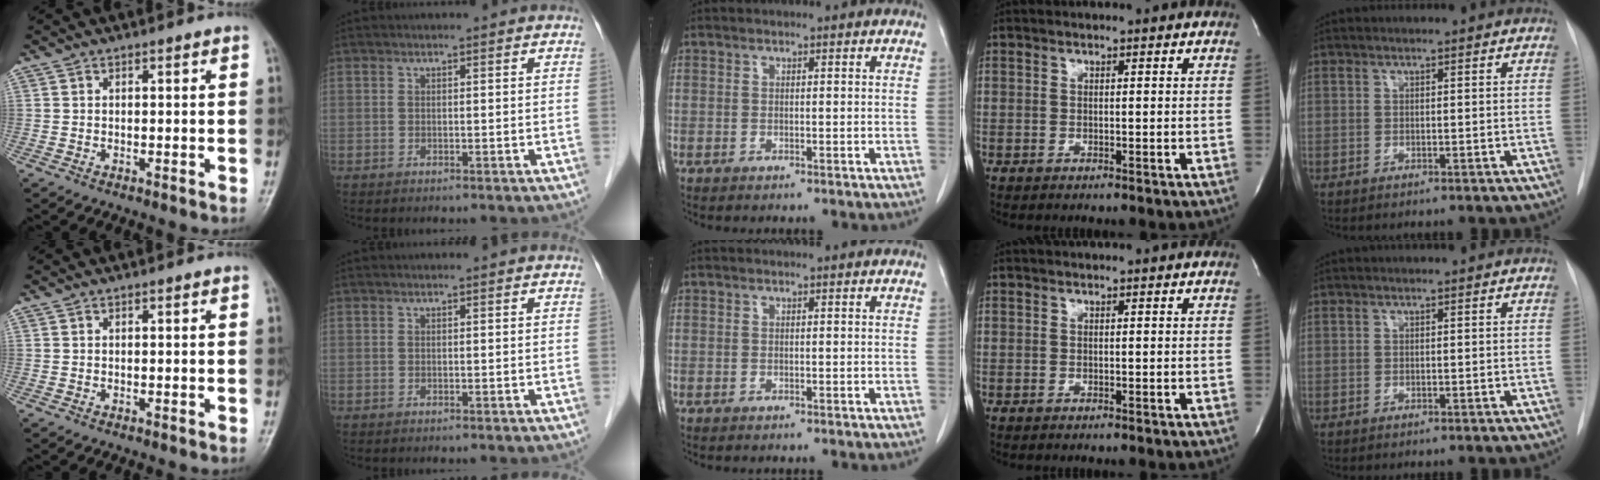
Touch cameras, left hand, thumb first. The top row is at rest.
{}